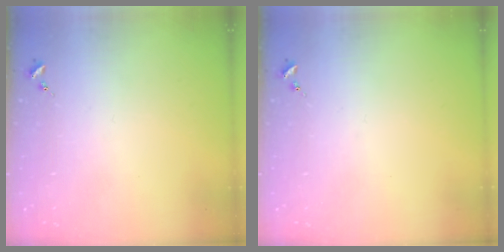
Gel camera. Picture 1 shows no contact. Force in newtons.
{"total": 0.0}